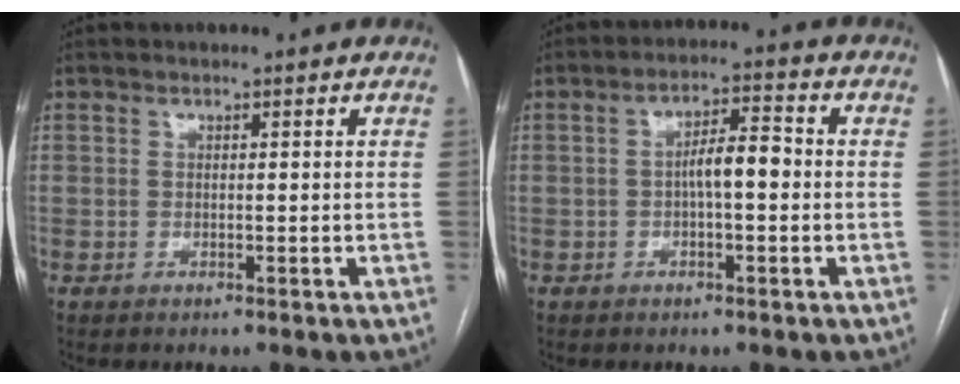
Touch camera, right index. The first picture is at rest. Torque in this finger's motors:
{"motor_torque": [0.88, -0.28, 0.44, 0.10]}